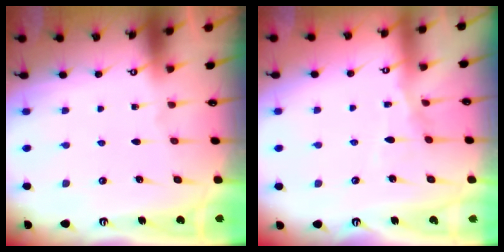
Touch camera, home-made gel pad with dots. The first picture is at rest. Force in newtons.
{"total": 5.2, "press": 5.1, "slide": 0.4}